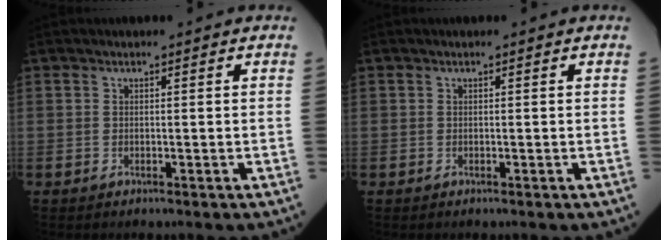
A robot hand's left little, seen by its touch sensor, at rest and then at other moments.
{"total": 0.0}